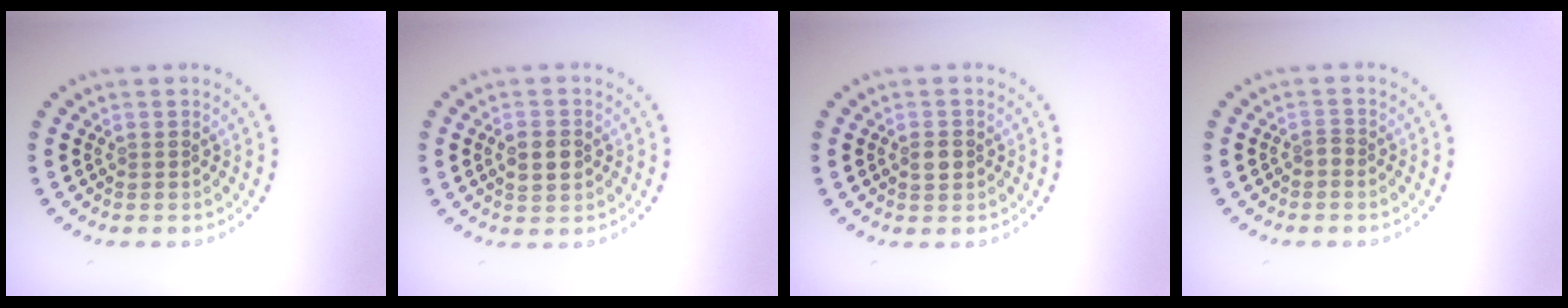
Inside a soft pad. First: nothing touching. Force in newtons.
{"total": 2.7, "press": 2.7, "slide": 0.1}
{"total": 1.6, "press": 1.6, "slide": 0.2}
{"total": 0.8, "press": 0.6, "slide": 0.6}